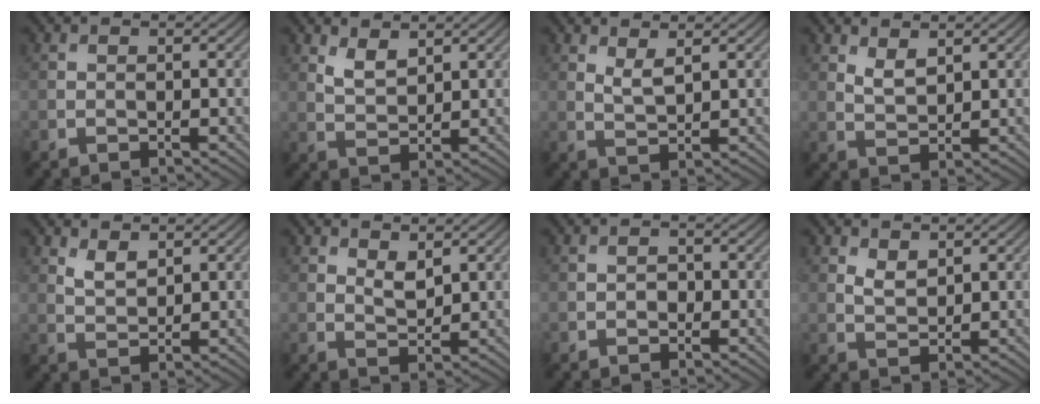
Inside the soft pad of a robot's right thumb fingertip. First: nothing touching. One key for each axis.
{"total": 3.0, "fx": 2.0, "fy": 1.3, "fz": 1.8, "tx": -0.044, "ty": -0.007, "tz": 0.044}
{"total": 2.3, "fx": 1.5, "fy": 0.6, "fz": 1.7, "tx": -0.040, "ty": -0.006, "tz": 0.033}
{"total": 2.5, "fx": 1.6, "fy": 1.0, "fz": 1.6, "tx": -0.038, "ty": -0.006, "tz": 0.038}
{"total": 2.6, "fx": 1.7, "fy": 1.1, "fz": 1.6, "tx": -0.038, "ty": -0.005, "tz": 0.040}
{"total": 2.6, "fx": 1.6, "fy": 1.1, "fz": 1.7, "tx": -0.034, "ty": -0.008, "tz": 0.034}
{"total": 1.0, "fx": -0.3, "fy": 0.8, "fz": 0.5, "tx": -0.007, "ty": -0.002, "tz": -0.009}
{"total": 2.3, "fx": 1.4, "fy": 1.2, "fz": 1.5, "tx": -0.035, "ty": -0.004, "tz": 0.032}